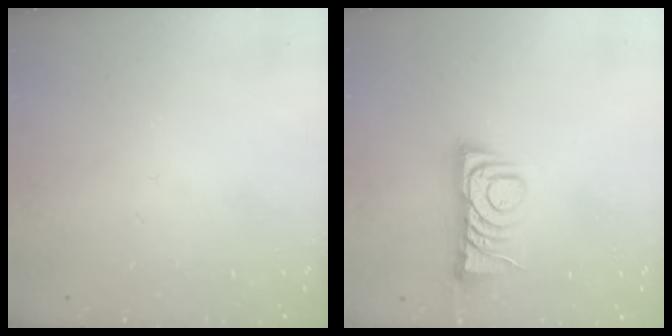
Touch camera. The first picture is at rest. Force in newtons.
{"total": 7.4, "press": 7.4, "slide": 0.1}